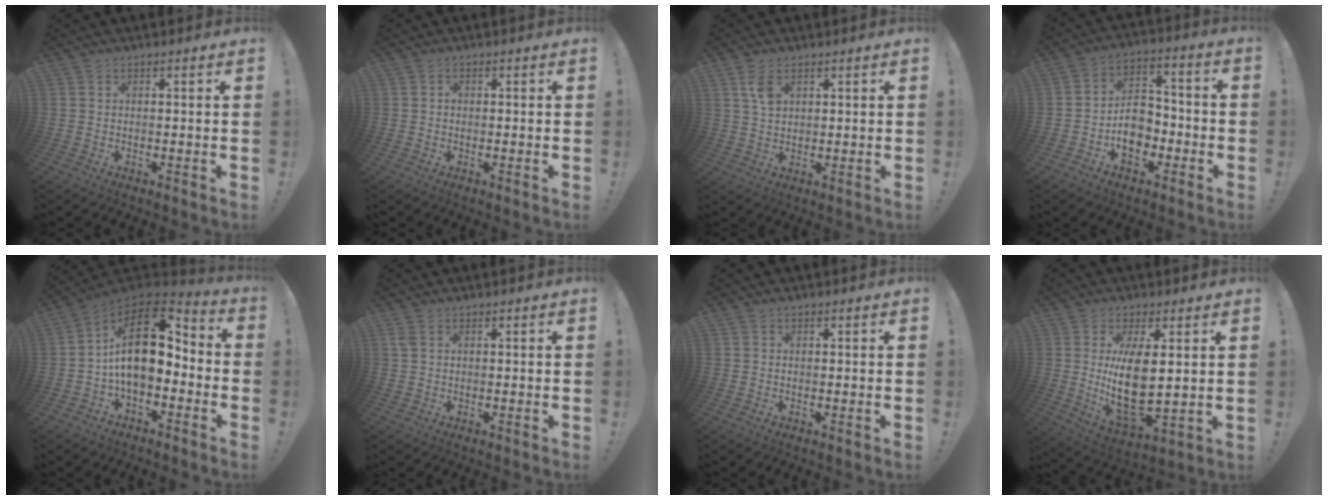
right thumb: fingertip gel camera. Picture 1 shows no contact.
{"total": 0.7, "force": [-0.3, 0.7, 0.2], "torque": [-0.003, 0.004, -0.006]}
{"total": 5.3, "force": [2.3, 3.1, 3.7], "torque": [-0.056, -0.007, 0.042]}
{"total": 11.2, "force": [-3.9, 8.3, 6.5], "torque": [-0.095, 0.027, -0.063]}
{"total": 17.9, "force": [2.3, 9.5, 15.1], "torque": [-0.261, -0.006, 0.039]}
{"total": 1.5, "force": [0.7, 0.8, 1.1], "torque": [-0.026, 0.005, 0.013]}
{"total": 0.0}
{"total": 13.6, "force": [2.5, 6.1, 11.8], "torque": [-0.222, -0.036, 0.043]}